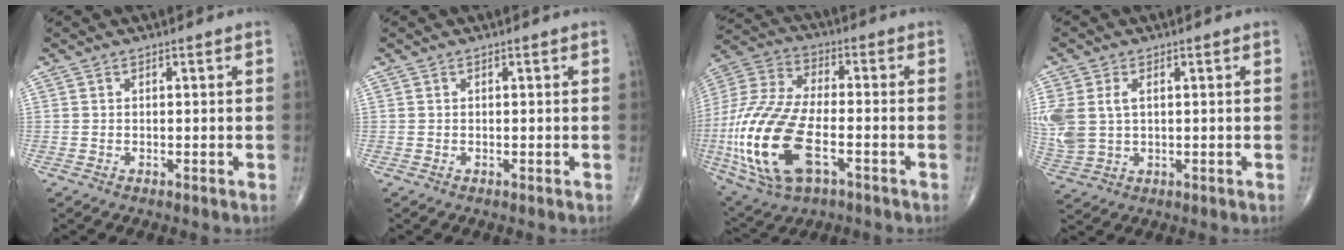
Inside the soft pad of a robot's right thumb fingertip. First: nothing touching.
{"total": 0.0}
{"total": 23.4, "force": [-6.6, 11.2, 19.5], "torque": [-0.456, -0.001, -0.114]}
{"total": 9.7, "force": [1.5, 6.5, 7.0], "torque": [-0.184, 0.005, 0.040]}